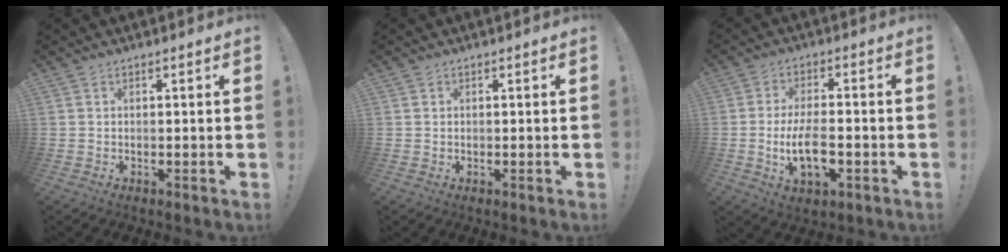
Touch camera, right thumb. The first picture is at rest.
{"total": 0.5, "force": [0.2, 0.5, -0.1], "torque": [0.005, -0.001, 0.004]}
{"total": 10.1, "force": [-2.4, 4.7, 8.6], "torque": [-0.156, -0.002, -0.042]}